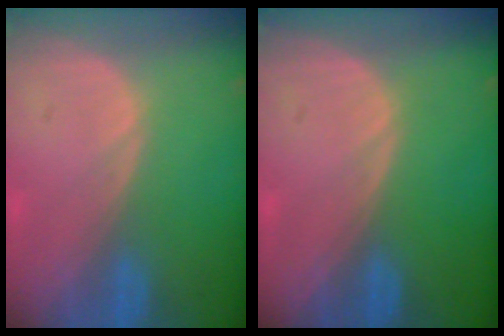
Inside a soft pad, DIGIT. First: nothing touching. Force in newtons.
{"total": 0.0}